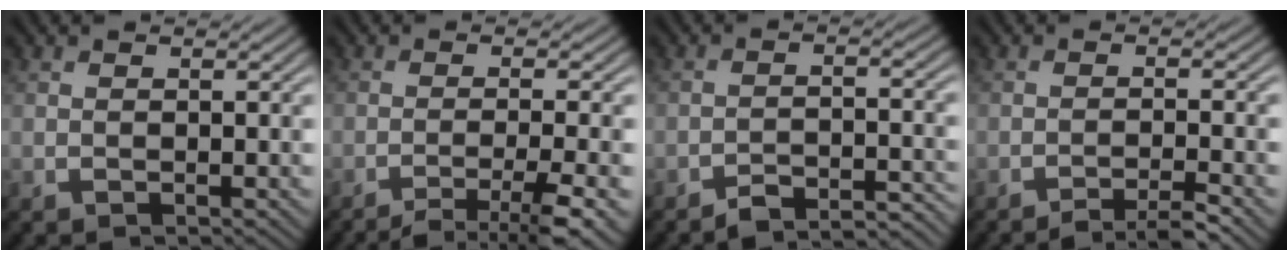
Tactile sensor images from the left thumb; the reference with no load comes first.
{"total": 6.6, "force": [-4.2, 0.9, 5.0], "torque": [-0.071, 0.007, -0.073]}
{"total": 5.1, "force": [-4.6, 0.8, 2.0], "torque": [-0.033, 0.007, -0.072]}
{"total": 3.8, "force": [-2.9, 0.3, 2.4], "torque": [-0.030, 0.009, -0.060]}